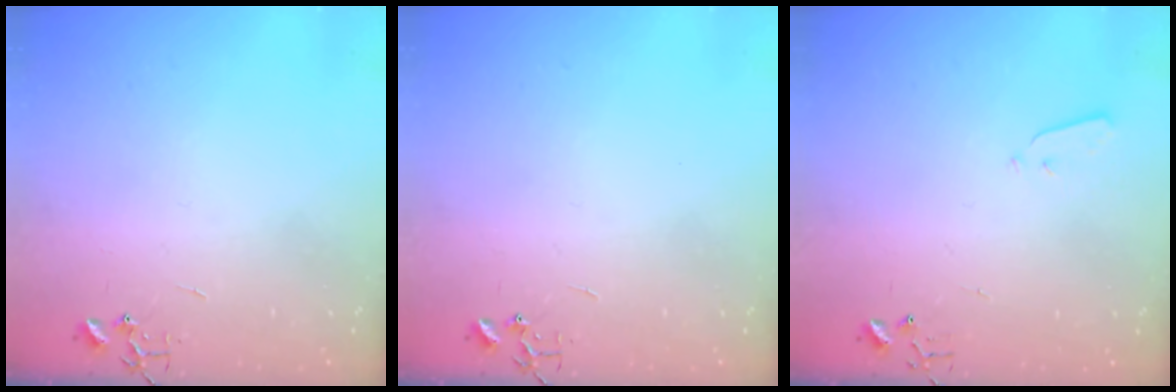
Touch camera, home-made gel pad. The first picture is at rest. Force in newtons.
{"total": 0.0}
{"total": 2.9, "press": 2.9, "slide": 0.4}